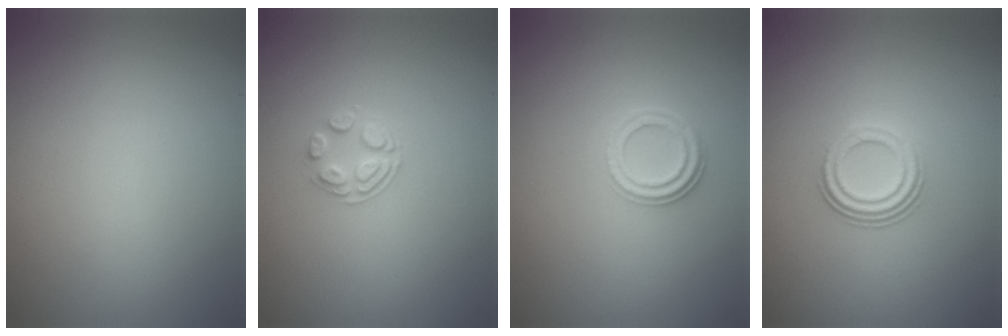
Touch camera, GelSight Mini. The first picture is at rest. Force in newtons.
{"total": 1.8, "press": 1.2, "slide": 1.4}
{"total": 2.3, "press": 2.1, "slide": 1.0}
{"total": 3.2, "press": 2.2, "slide": 2.3}